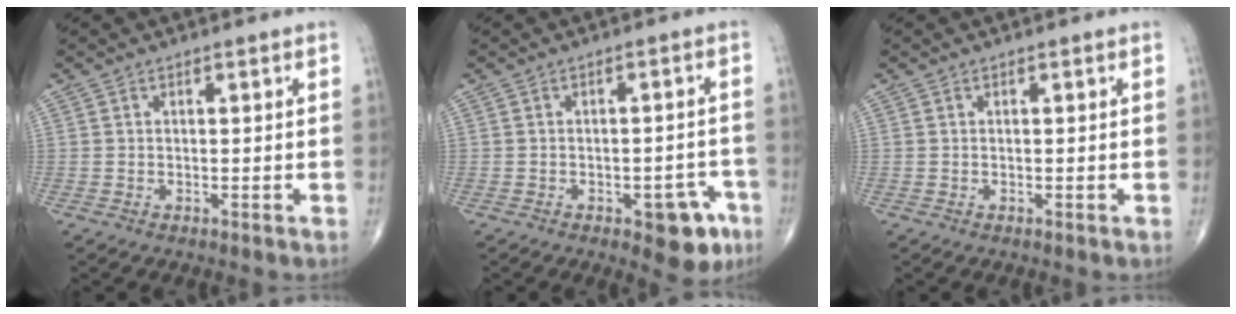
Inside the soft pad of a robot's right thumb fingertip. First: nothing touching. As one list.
[{"total": 7.6, "force": [-3.8, 3.5, 5.6], "torque": [-0.040, 0.023, -0.040]}, {"total": 0.0}]